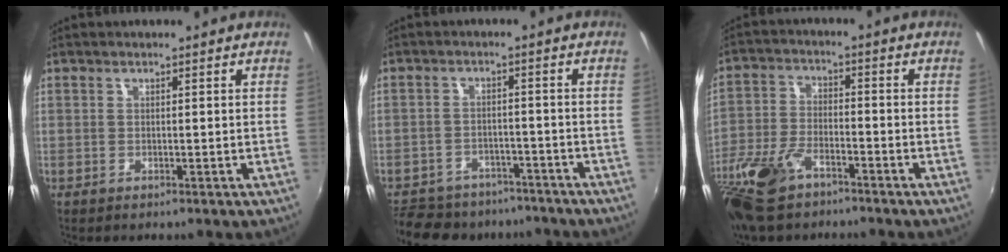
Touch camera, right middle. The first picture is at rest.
{"total": 17.6, "force": [-14.2, 8.2, 6.5], "torque": [-0.155, 0.007, -0.191]}
{"total": 13.8, "force": [-9.4, 6.0, 8.1], "torque": [-0.198, -0.021, -0.189]}